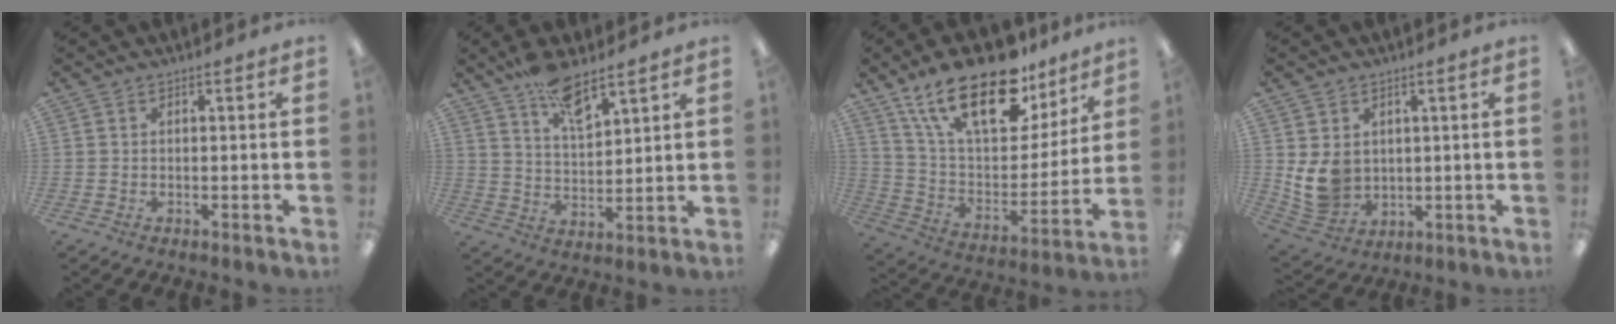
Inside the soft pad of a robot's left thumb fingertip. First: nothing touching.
{"total": 10.1, "force": [7.6, 3.6, 5.6], "torque": [-0.097, -0.040, 0.134]}
{"total": 25.1, "force": [16.5, 11.2, 15.3], "torque": [-0.271, -0.094, 0.286]}
{"total": 8.6, "force": [1.7, 7.3, 4.3], "torque": [-0.107, -0.008, 0.035]}